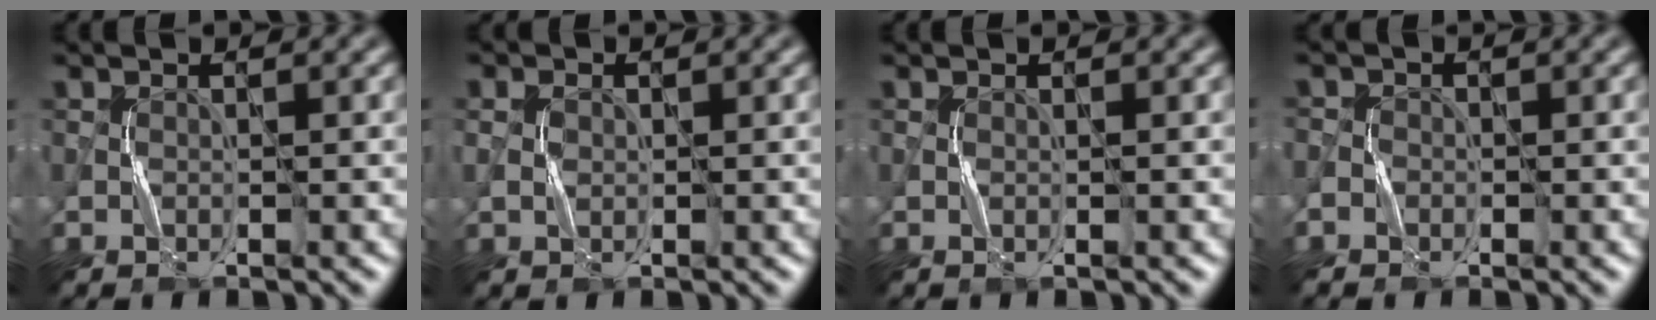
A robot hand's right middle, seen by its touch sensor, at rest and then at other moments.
{"total": 1.5, "force": [0.2, 1.2, 0.9], "torque": [-0.019, 0.002, 0.000]}
{"total": 0.0}
{"total": 1.3, "force": [-0.7, 1.1, 0.0], "torque": [0.012, -0.001, -0.016]}